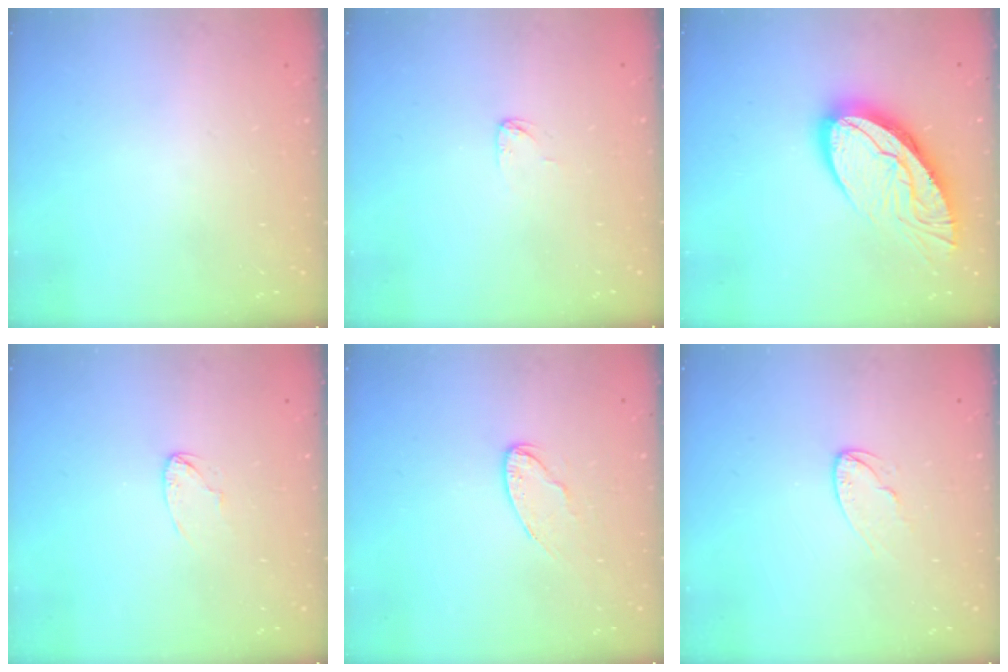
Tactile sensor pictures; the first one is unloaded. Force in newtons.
{"total": 2.9, "press": 2.9, "slide": 0.1}
{"total": 15.5, "press": 15.4, "slide": 1.3}
{"total": 2.6, "press": 2.6, "slide": 0.2}
{"total": 8.2, "press": 8.2, "slide": 0.4}
{"total": 5.2, "press": 5.2, "slide": 0.4}